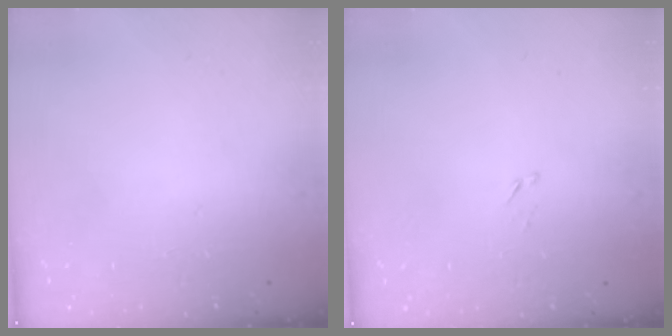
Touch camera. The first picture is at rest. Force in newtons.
{"total": 1.6, "press": 1.6, "slide": 0.2}